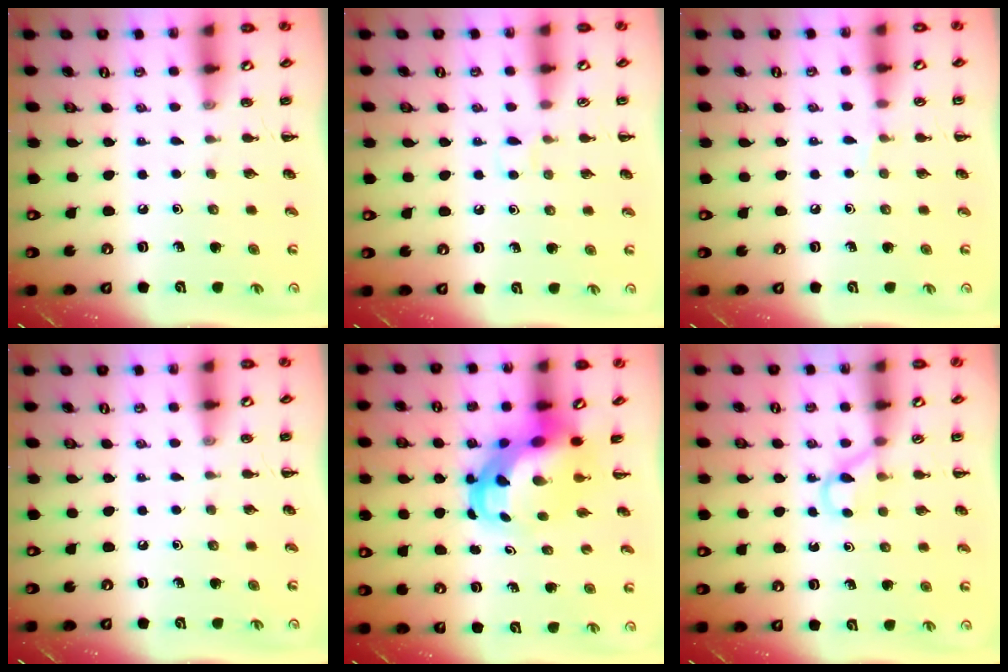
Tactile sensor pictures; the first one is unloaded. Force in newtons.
{"total": 3.2, "press": 2.9, "slide": 1.3}
{"total": 4.0, "press": 3.7, "slide": 1.3}
{"total": 0.0}
{"total": 6.5, "press": 6.3, "slide": 1.8}
{"total": 3.0, "press": 2.8, "slide": 1.1}